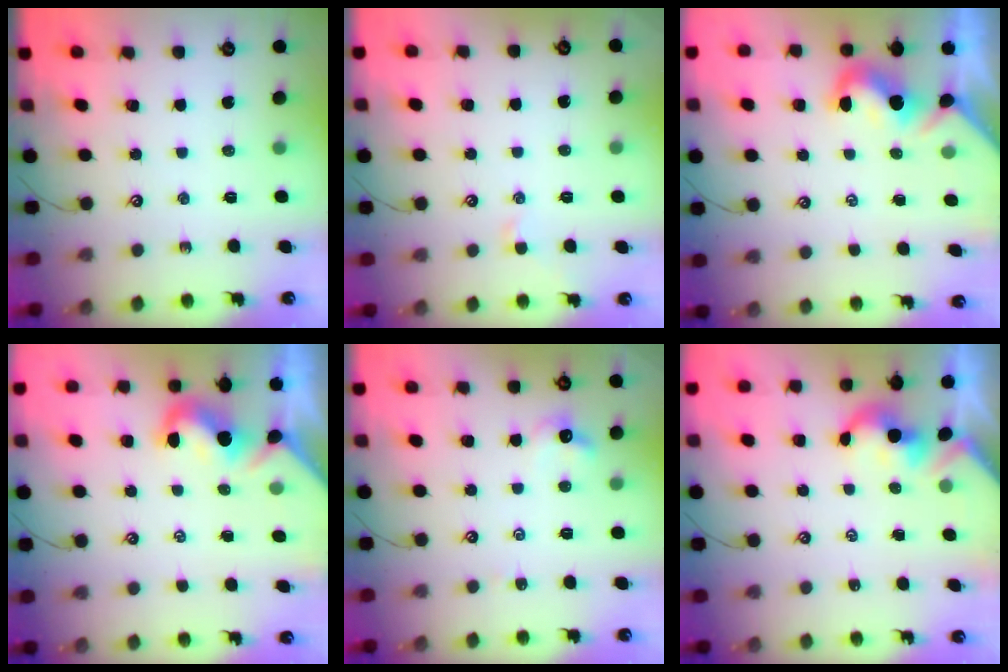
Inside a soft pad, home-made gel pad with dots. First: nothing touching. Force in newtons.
{"total": 0.5, "press": 0.4, "slide": 0.3}
{"total": 1.9, "press": 1.8, "slide": 0.6}
{"total": 1.9, "press": 1.8, "slide": 0.6}
{"total": 3.3, "press": 3.2, "slide": 0.7}
{"total": 1.9, "press": 1.9, "slide": 0.2}